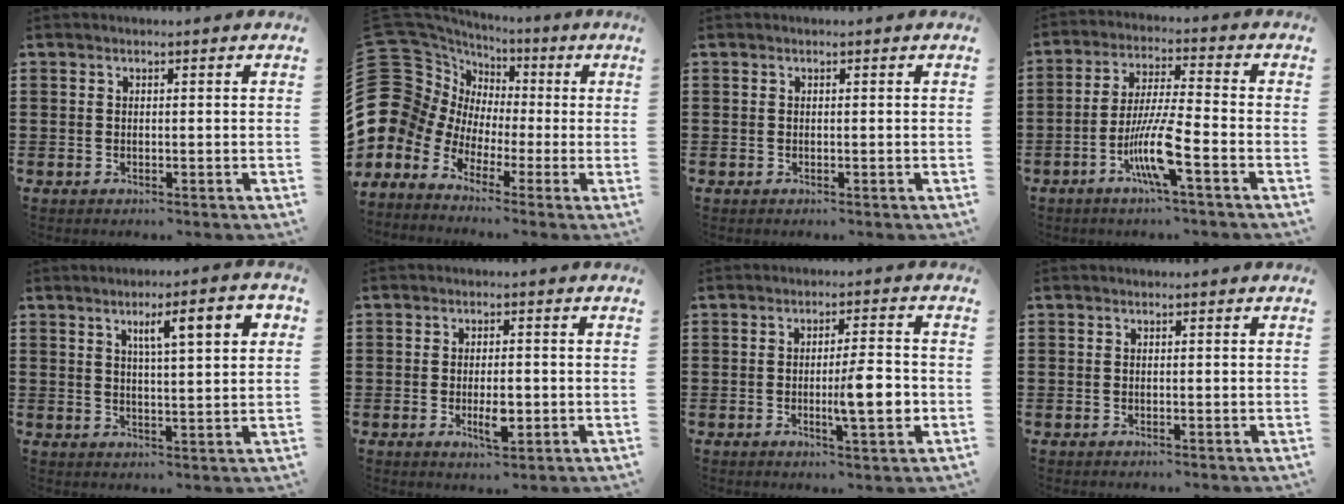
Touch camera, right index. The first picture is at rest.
{"total": 11.9, "force": [-0.9, 11.2, 4.0], "torque": [-0.150, -0.014, -0.019]}
{"total": 0.0}
{"total": 9.4, "force": [-4.3, 0.9, 8.4], "torque": [-0.175, -0.013, -0.083]}
{"total": 7.0, "force": [2.8, 1.3, 6.2], "torque": [-0.111, 0.000, 0.041]}
{"total": 4.3, "force": [-0.9, 1.5, 4.0], "torque": [-0.074, 0.001, -0.017]}
{"total": 7.4, "force": [-1.2, 1.2, 7.2], "torque": [-0.103, -0.008, -0.023]}
{"total": 0.0}